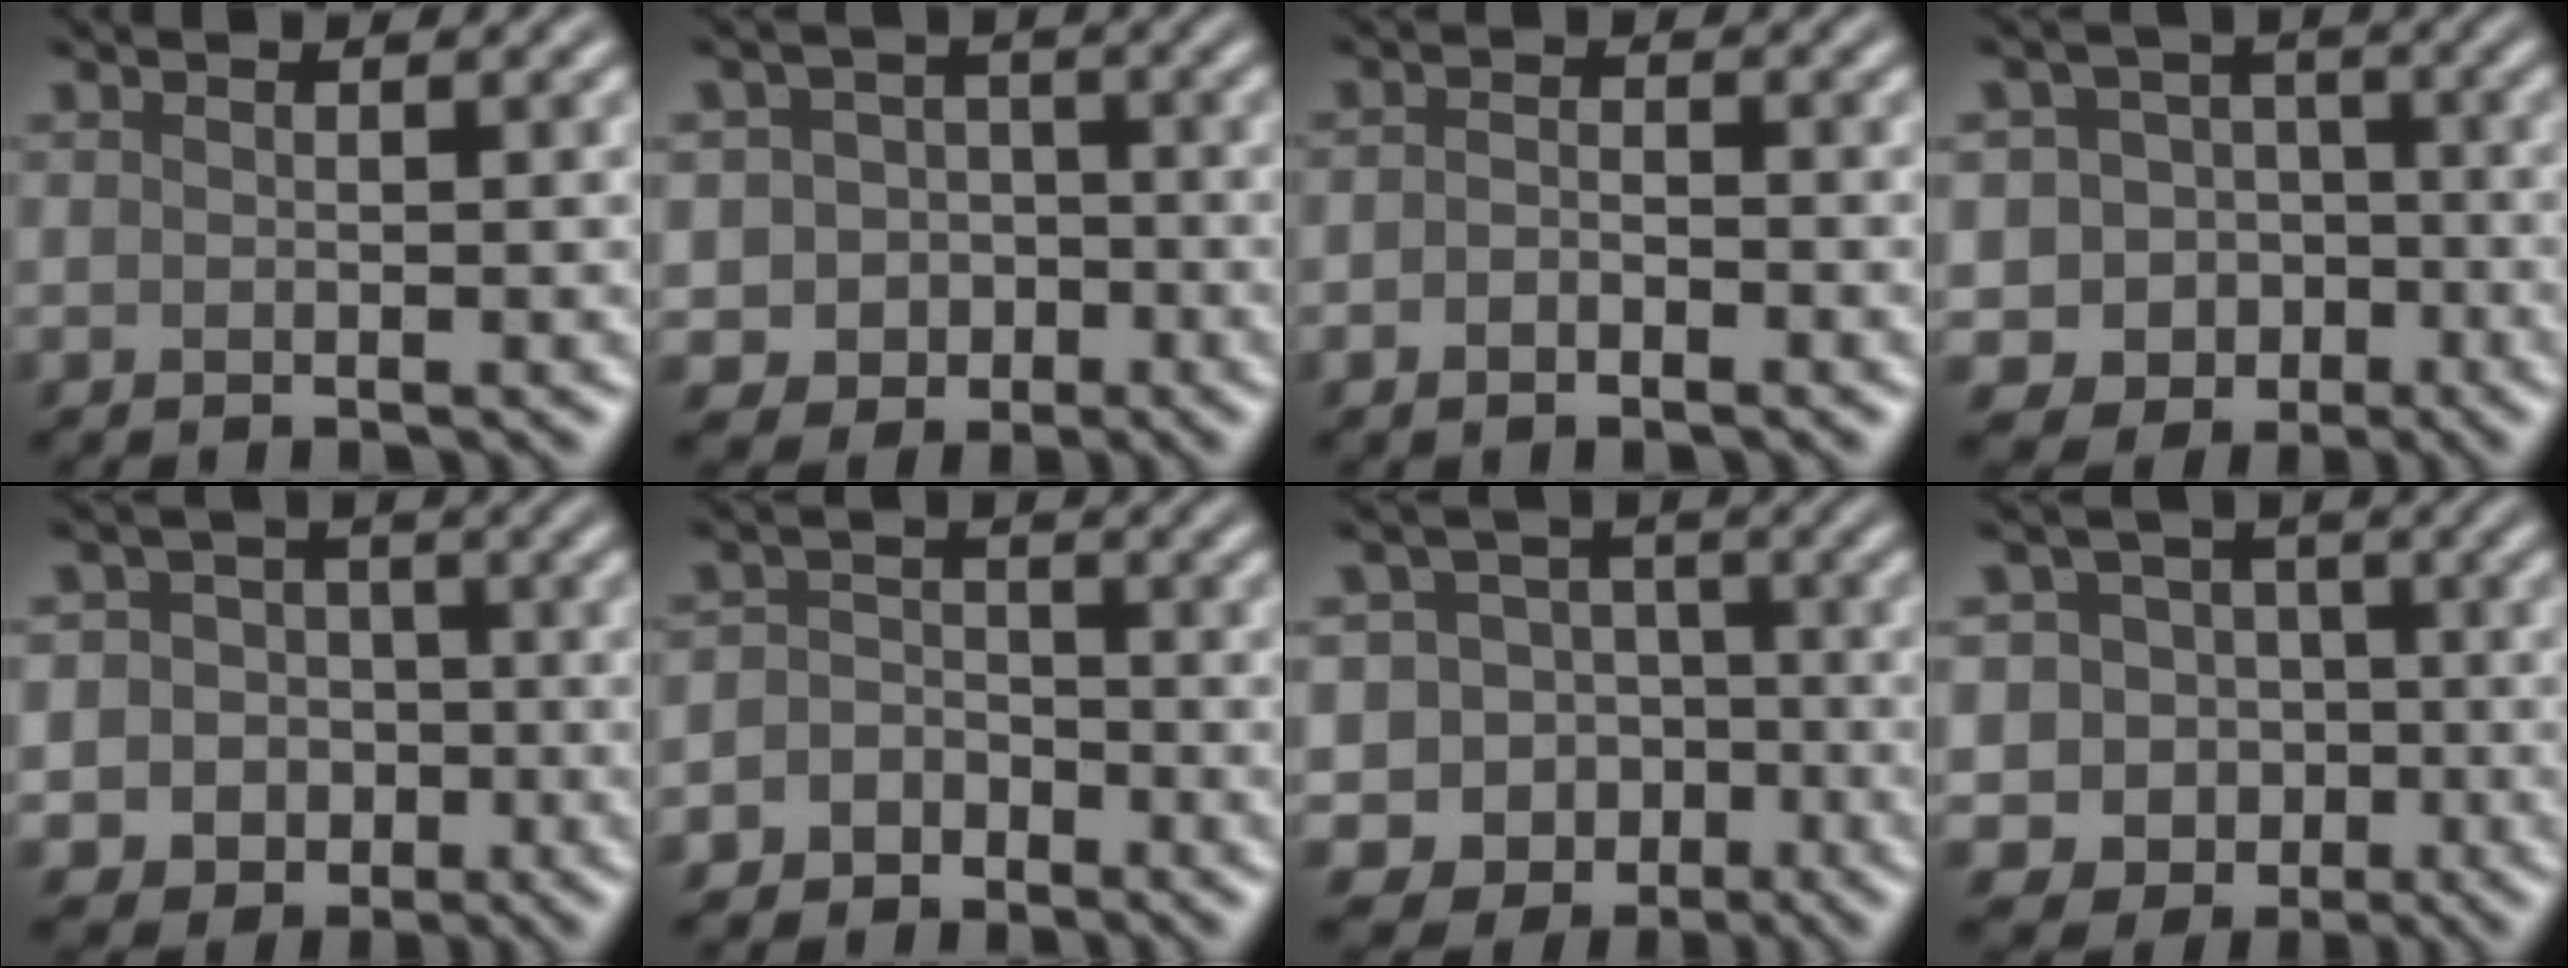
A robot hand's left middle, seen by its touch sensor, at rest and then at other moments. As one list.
[{"total": 4.2, "force": [-1.0, 4.0, 1.0], "torque": [0.005, 0.006, -0.036]}, {"total": 1.6, "force": [-0.7, 0.9, 1.1], "torque": [-0.021, 0.000, -0.016]}, {"total": 7.5, "force": [-3.1, 6.6, 1.8], "torque": [-0.008, -0.001, -0.070]}, {"total": 6.3, "force": [-1.3, 6.0, 1.5], "torque": [-0.016, 0.015, -0.050]}, {"total": 3.8, "force": [-2.2, 3.1, 0.5], "torque": [0.033, 0.002, -0.052]}, {"total": 11.3, "force": [-5.5, 9.6, 2.4], "torque": [-0.028, -0.008, -0.101]}, {"total": 7.2, "force": [-1.9, 6.7, 1.9], "torque": [-0.006, 0.021, -0.063]}]